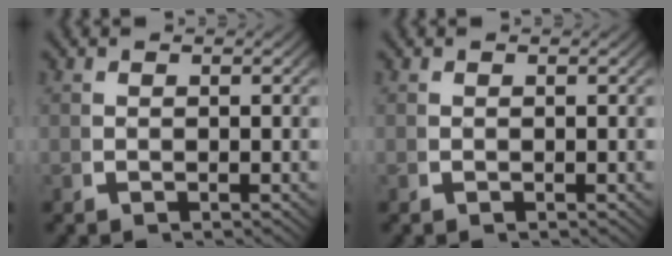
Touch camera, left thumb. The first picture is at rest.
{"total": 0.0}